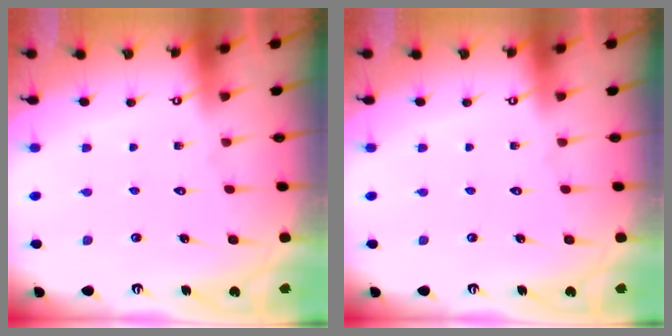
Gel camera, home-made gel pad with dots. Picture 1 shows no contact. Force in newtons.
{"total": 0.0}